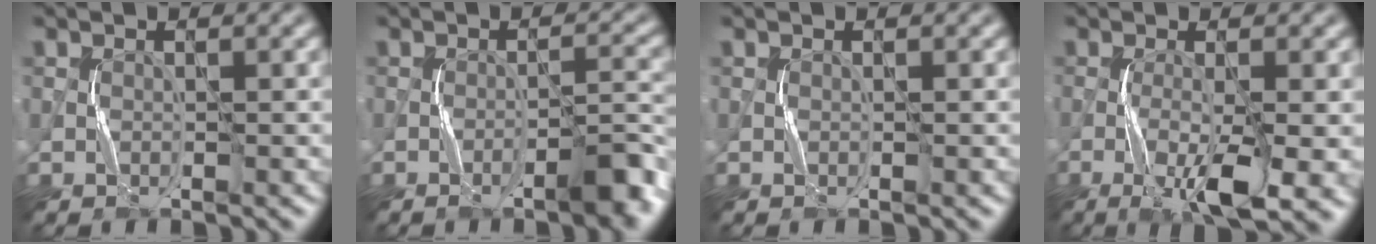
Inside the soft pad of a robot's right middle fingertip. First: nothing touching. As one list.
[{"total": 3.7, "force": [-2.2, 0.6, 2.9], "torque": [-0.042, 0.013, -0.037]}, {"total": 0.0}, {"total": 5.8, "force": [-2.4, 0.9, 5.2], "torque": [-0.094, -0.003, -0.042]}]